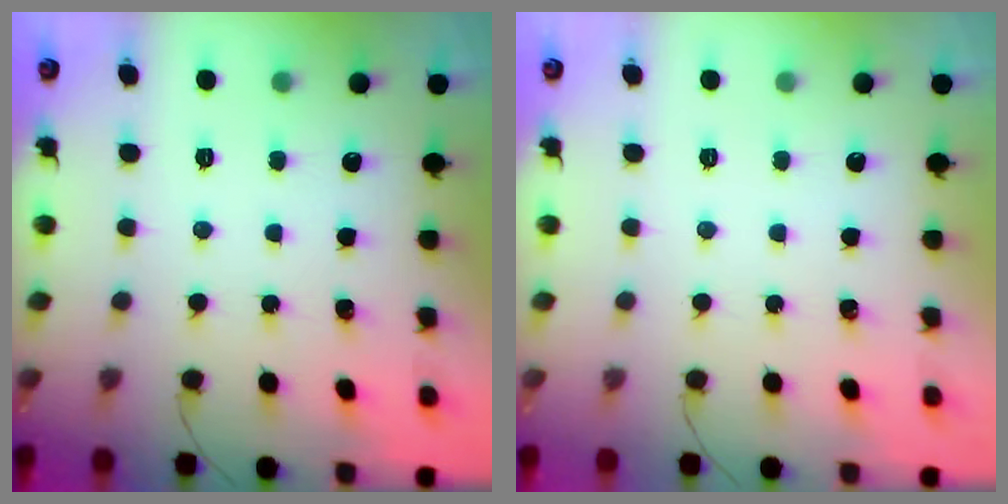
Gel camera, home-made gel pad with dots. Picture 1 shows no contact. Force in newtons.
{"total": 0.0}